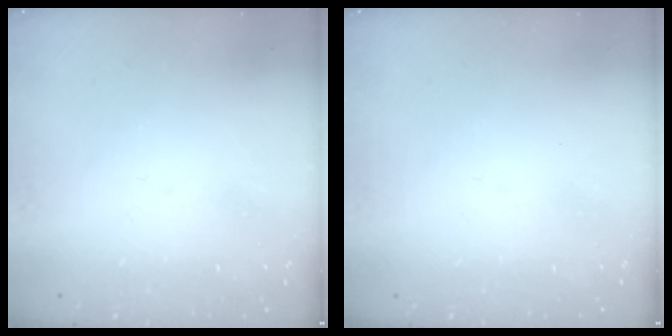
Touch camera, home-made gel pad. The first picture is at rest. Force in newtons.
{"total": 0.0}